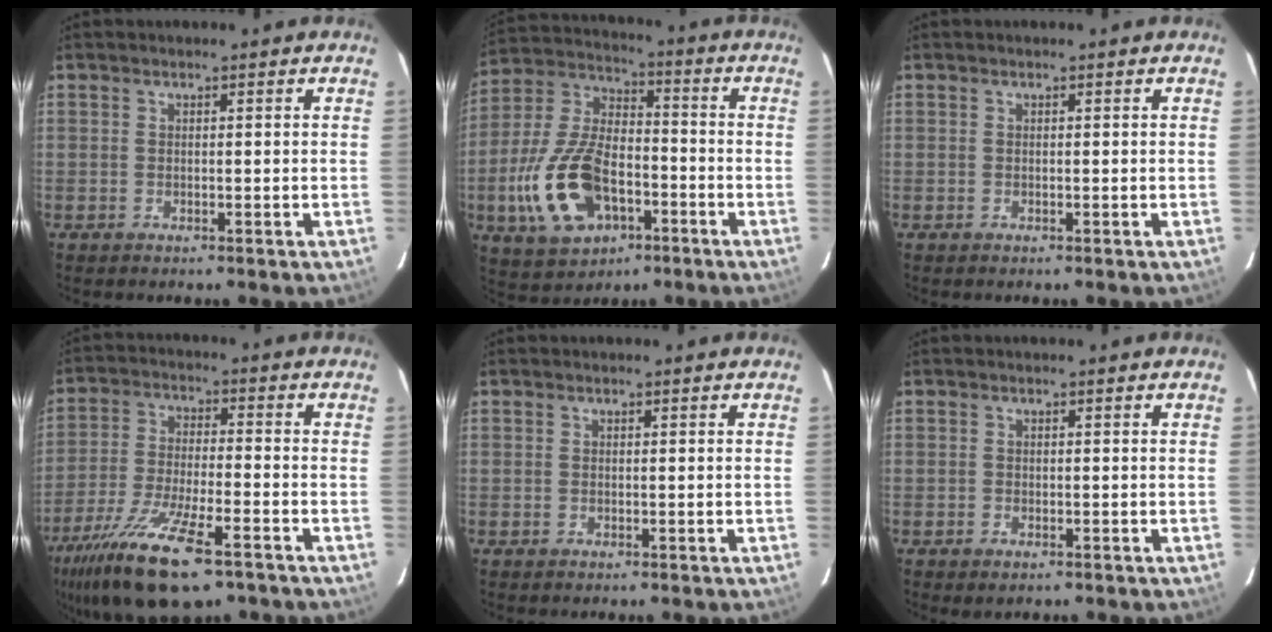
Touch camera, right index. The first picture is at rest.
{"total": 18.2, "force": [-6.4, 10.3, 13.6], "torque": [-0.303, -0.001, -0.106]}
{"total": 0.0}
{"total": 17.9, "force": [-11.7, 5.0, 12.7], "torque": [-0.260, -0.052, -0.211]}
{"total": 0.0}
{"total": 1.3, "force": [-0.8, 0.9, 0.6], "torque": [-0.011, -0.003, -0.013]}